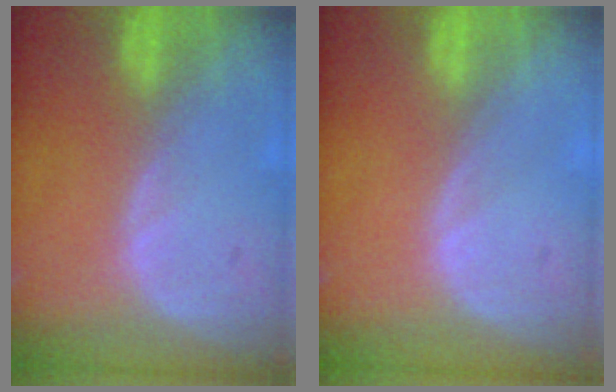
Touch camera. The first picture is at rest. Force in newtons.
{"total": 0.0}